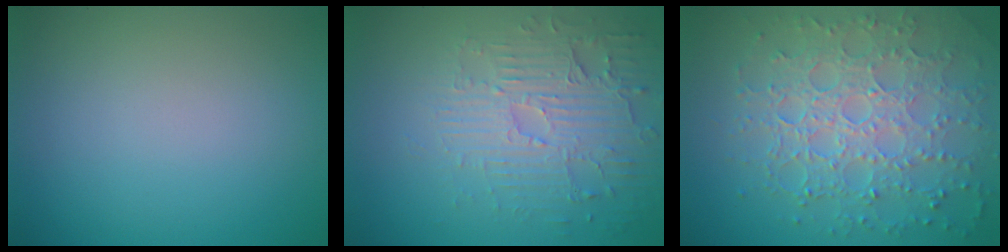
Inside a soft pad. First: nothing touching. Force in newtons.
{"total": 4.1, "press": 3.7, "slide": 1.7}
{"total": 7.7, "press": 5.6, "slide": 5.4}